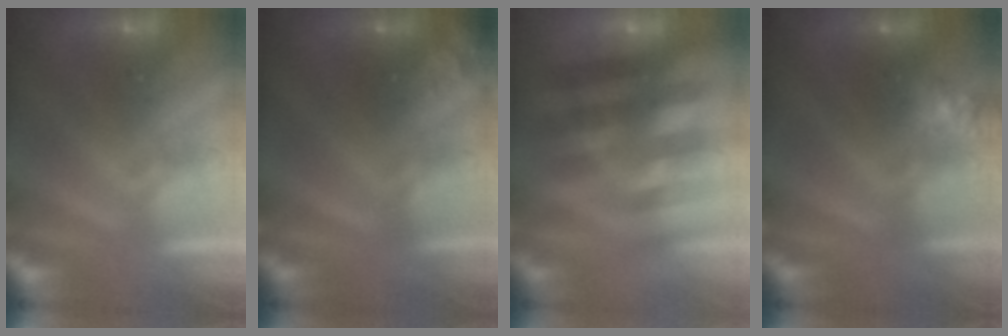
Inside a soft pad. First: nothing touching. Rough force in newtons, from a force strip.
{"total": 2.3}
{"total": 2.4}
{"total": 2.3}